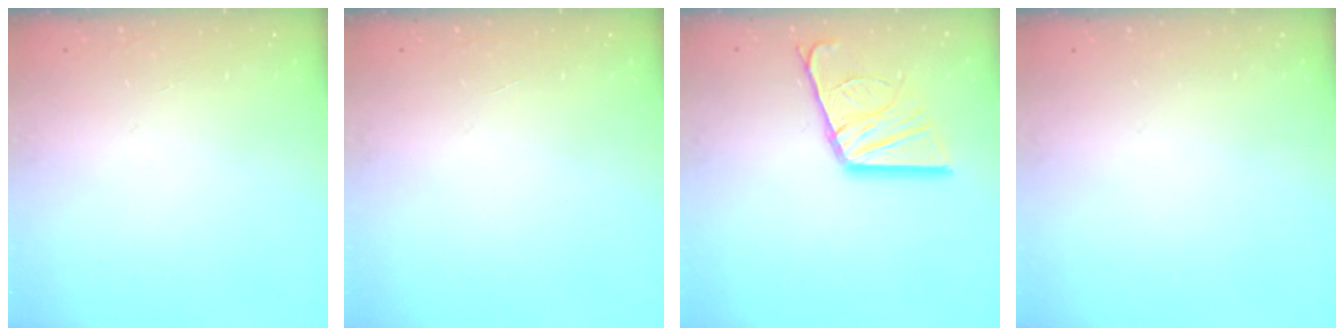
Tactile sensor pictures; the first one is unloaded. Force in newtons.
{"total": 0.0}
{"total": 16.2, "press": 16.1, "slide": 1.8}
{"total": 0.0}